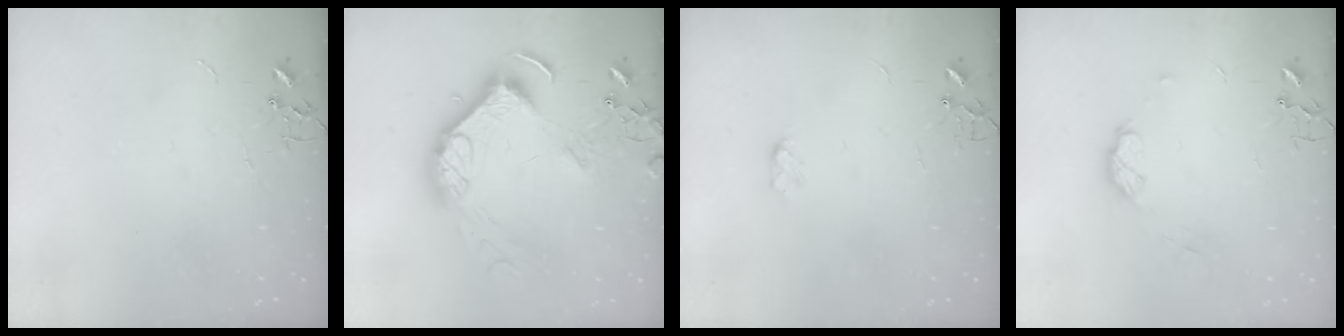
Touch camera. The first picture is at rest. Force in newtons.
{"total": 16.1, "press": 16.0, "slide": 1.9}
{"total": 3.7, "press": 3.7, "slide": 0.5}
{"total": 6.8, "press": 6.7, "slide": 0.6}